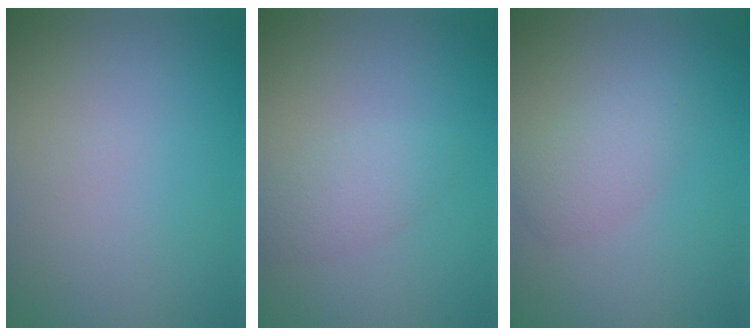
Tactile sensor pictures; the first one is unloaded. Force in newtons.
{"total": 2.0, "press": 2.0, "slide": 0.1}
{"total": 2.5, "press": 2.5, "slide": 0.1}